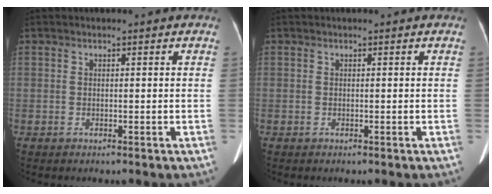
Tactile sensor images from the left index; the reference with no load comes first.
{"total": 0.0}